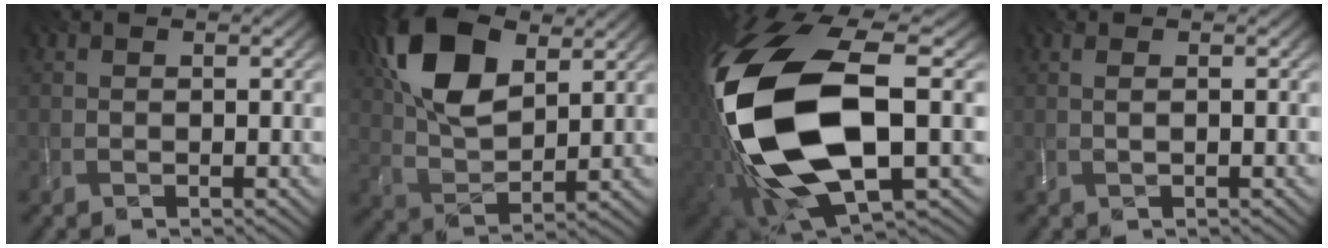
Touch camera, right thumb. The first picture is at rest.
{"total": 13.5, "force": [5.6, 7.1, 10.0], "torque": [-0.235, 0.021, 0.110]}
{"total": 19.7, "force": [-1.4, 10.2, 16.8], "torque": [-0.400, -0.043, -0.012]}
{"total": 0.9, "force": [0.1, 0.1, 0.9], "torque": [-0.023, 0.003, 0.001]}